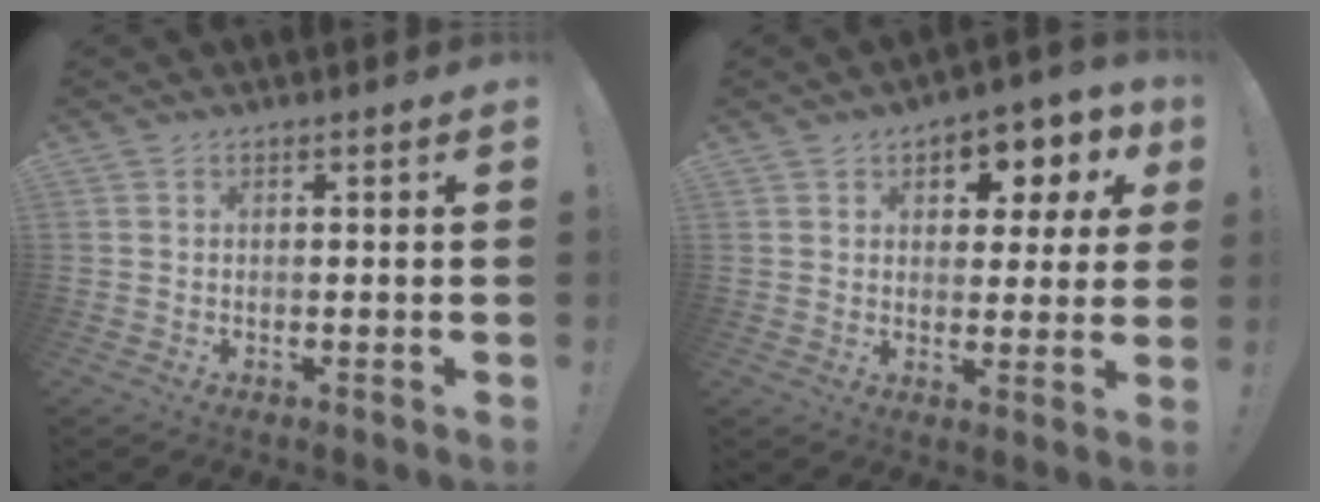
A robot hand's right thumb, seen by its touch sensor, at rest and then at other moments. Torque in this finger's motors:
{"motor_torque": [0.14, 0.23, 0.22, 0.25, 0.08]}